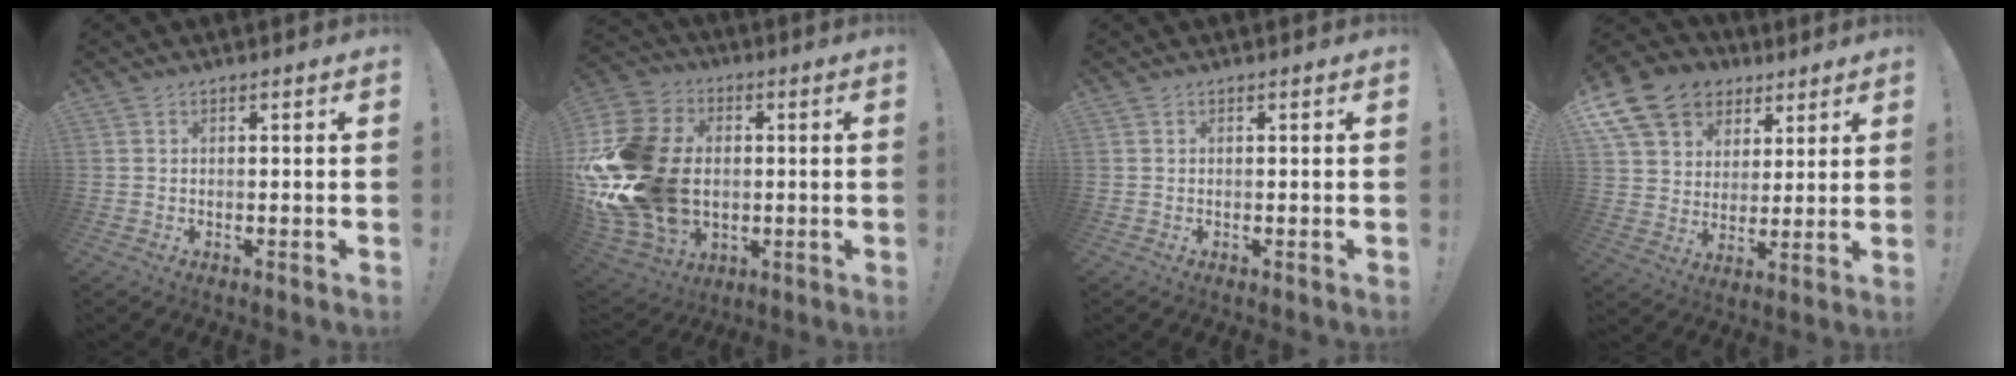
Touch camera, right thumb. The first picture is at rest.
{"total": 29.5, "force": [-2.0, 21.2, 20.4], "torque": [-0.392, 0.012, 0.001]}
{"total": 0.0}
{"total": 15.6, "force": [8.5, 11.4, 6.4], "torque": [-0.097, -0.051, 0.169]}